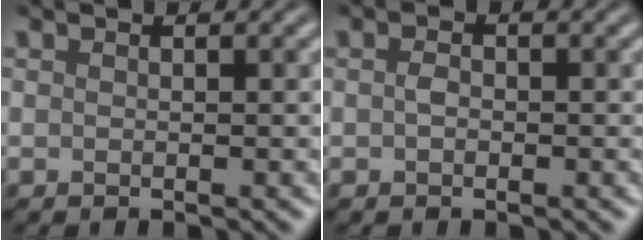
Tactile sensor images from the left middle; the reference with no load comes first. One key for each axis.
{"total": 1.0, "fx": -0.2, "fy": 0.6, "fz": 0.7, "tx": -0.018, "ty": 0.003, "tz": -0.005}